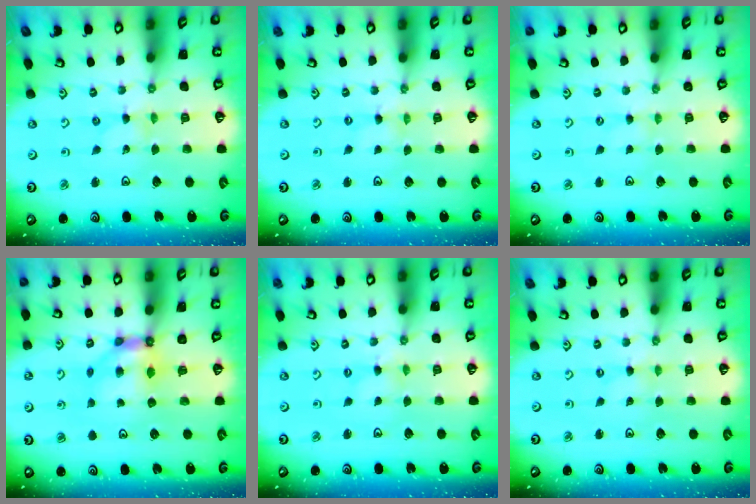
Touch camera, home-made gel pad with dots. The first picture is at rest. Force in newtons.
{"total": 0.0}
{"total": 0.0}
{"total": 6.9, "press": 6.8, "slide": 0.7}
{"total": 0.7, "press": 0.6, "slide": 0.2}
{"total": 0.0}